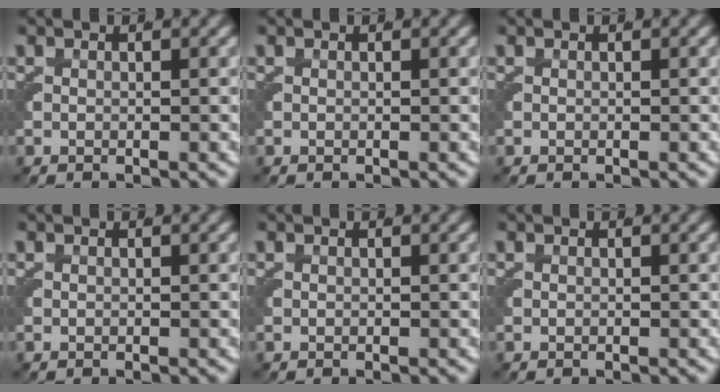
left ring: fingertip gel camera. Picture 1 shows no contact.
{"total": 0.0}
{"total": 0.0}
{"total": 0.0}
{"total": 0.0}
{"total": 0.0}